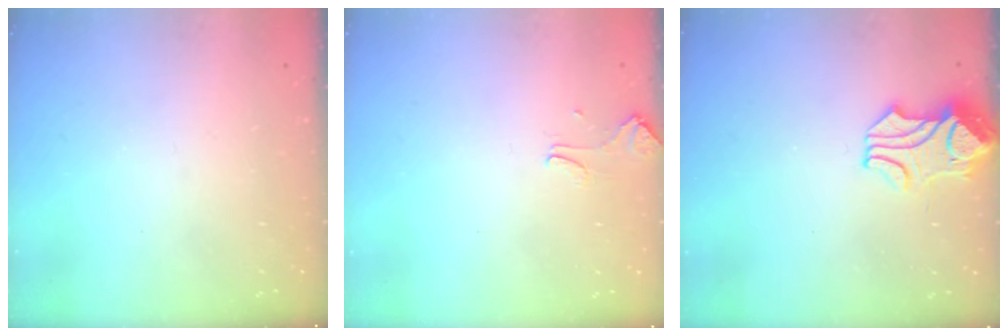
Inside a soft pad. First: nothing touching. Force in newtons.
{"total": 0.9, "press": 0.8, "slide": 0.5}
{"total": 1.0, "press": 0.6, "slide": 0.7}